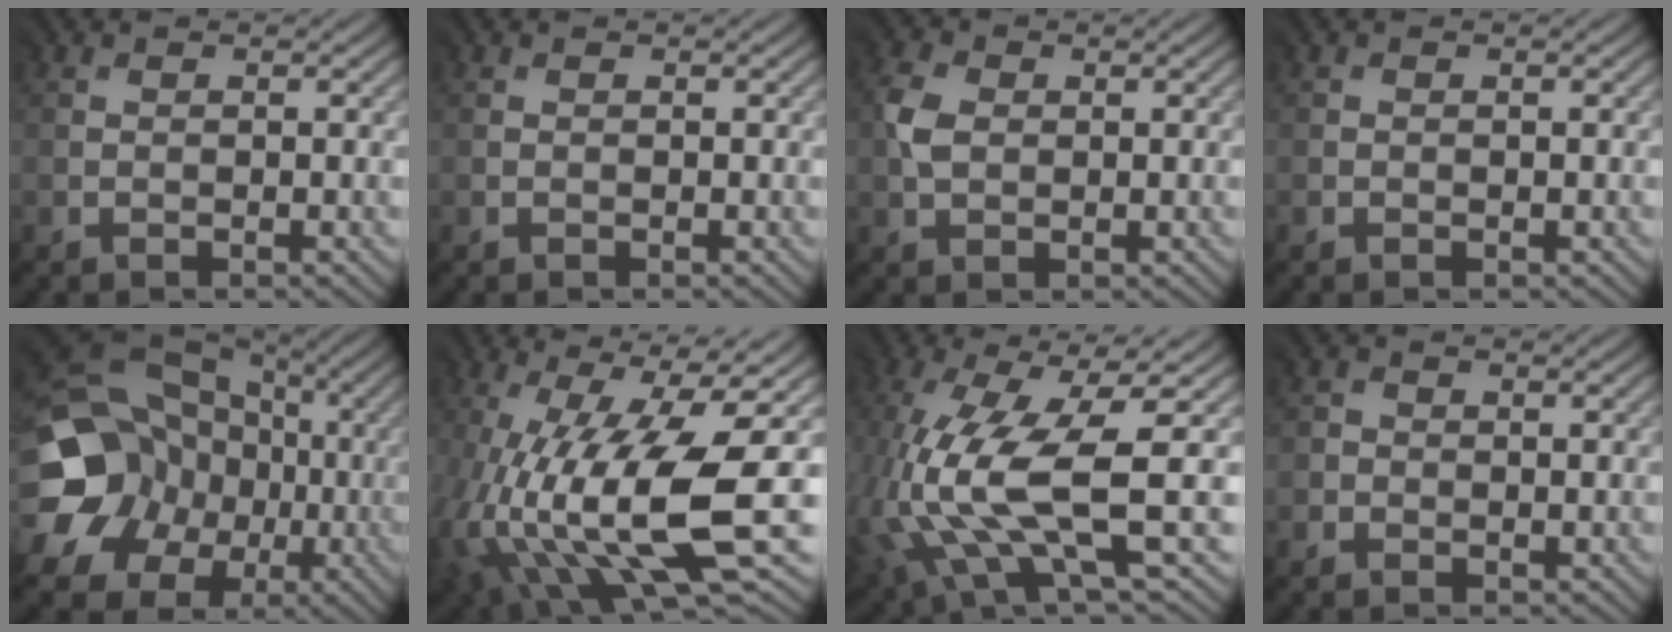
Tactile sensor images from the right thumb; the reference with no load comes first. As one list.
[{"total": 0.0}, {"total": 2.3, "force": [0.4, 2.1, 0.7], "torque": [-0.039, 0.002, 0.008]}, {"total": 0.7, "force": [-0.1, -0.1, -0.7], "torque": [0.014, 0.000, -0.002]}, {"total": 17.9, "force": [-1.1, 15.6, 8.6], "torque": [-0.194, -0.028, -0.026]}, {"total": 15.8, "force": [-4.4, 4.9, 14.4], "torque": [-0.277, -0.020, -0.074]}, {"total": 13.1, "force": [-1.7, 4.3, 12.2], "torque": [-0.304, -0.003, -0.021]}, {"total": 1.5, "force": [-0.7, 0.6, -1.2], "torque": [0.012, -0.008, -0.011]}]